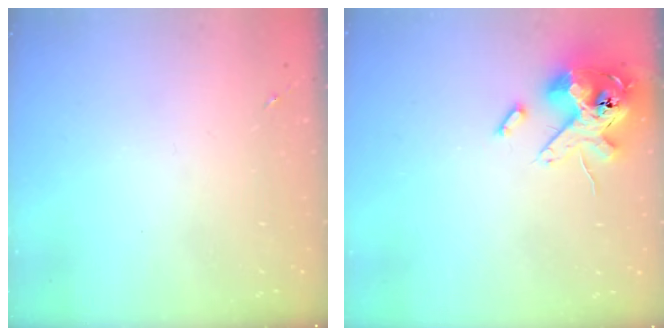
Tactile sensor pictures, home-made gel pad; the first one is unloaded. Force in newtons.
{"total": 15.4, "press": 15.1, "slide": 3.2}